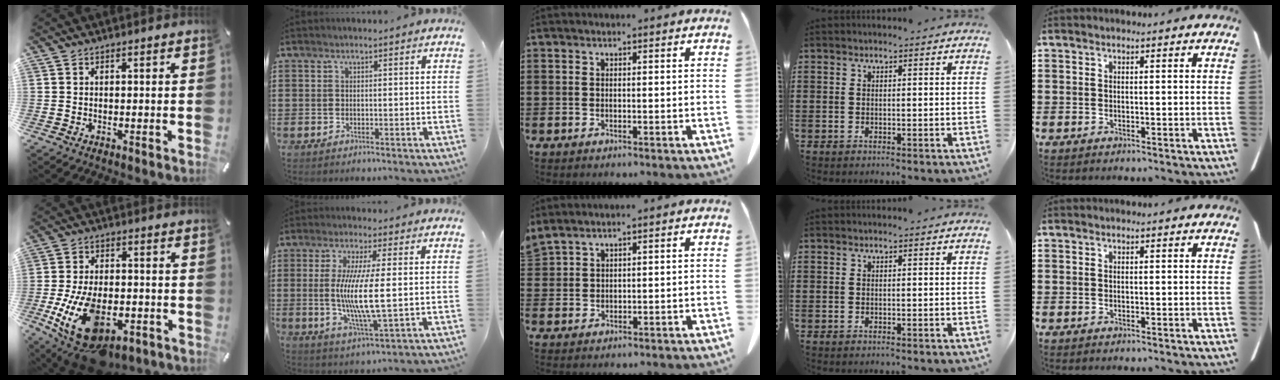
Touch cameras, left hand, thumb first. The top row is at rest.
{"thumb": {"total": 18.3, "force": [-6.8, 10.2, 13.6], "torque": [-0.273, 0.031, -0.104]}, "index": {"total": 9.2, "force": [0.3, 1.1, 9.2], "torque": [-0.179, -0.008, 0.001]}, "middle": {"total": 1.4, "force": [1.4, 0.0, 0.4], "torque": [-0.009, -0.001, 0.026]}}